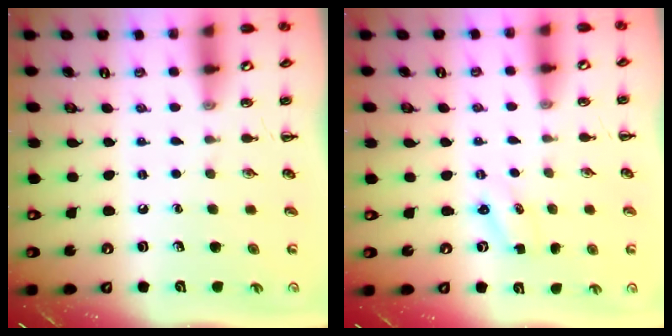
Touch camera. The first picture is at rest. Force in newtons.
{"total": 1.9, "press": 1.8, "slide": 0.6}